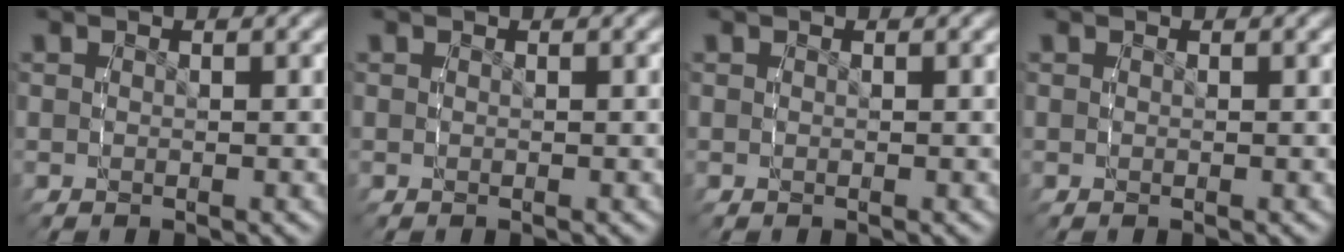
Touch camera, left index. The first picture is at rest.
{"total": 0.0}
{"total": 0.0}
{"total": 0.0}